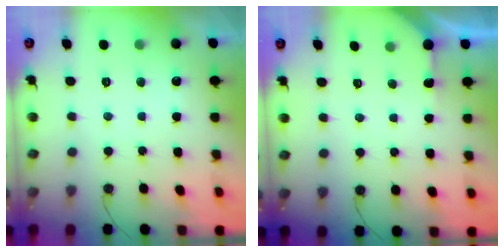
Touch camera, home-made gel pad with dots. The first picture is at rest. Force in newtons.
{"total": 2.7, "press": 2.7, "slide": 0.2}